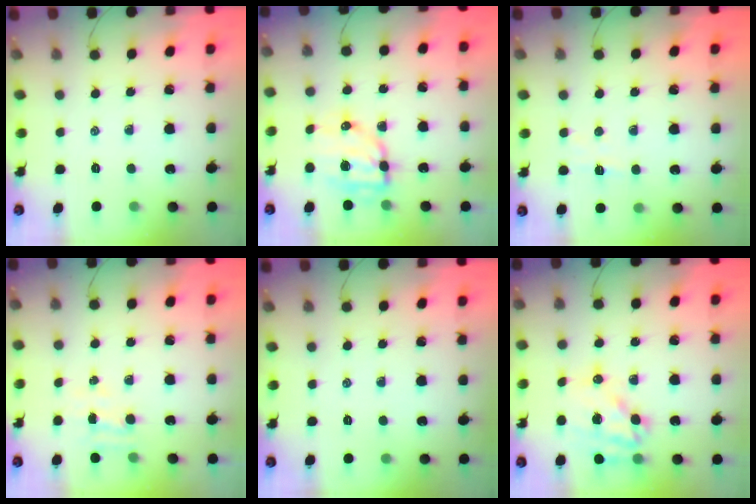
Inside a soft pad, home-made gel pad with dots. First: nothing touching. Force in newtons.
{"total": 7.9, "press": 7.7, "slide": 1.9}
{"total": 4.1, "press": 3.9, "slide": 1.2}
{"total": 3.9, "press": 3.7, "slide": 1.0}
{"total": 0.0}
{"total": 14.5, "press": 14.2, "slide": 3.2}